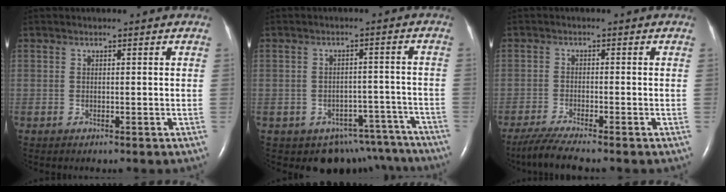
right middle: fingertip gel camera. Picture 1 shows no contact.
{"total": 11.4, "force": [-9.6, 6.0, 0.9], "torque": [0.005, 0.035, -0.102]}
{"total": 5.5, "force": [-4.6, -0.5, 3.0], "torque": [-0.059, -0.021, -0.084]}